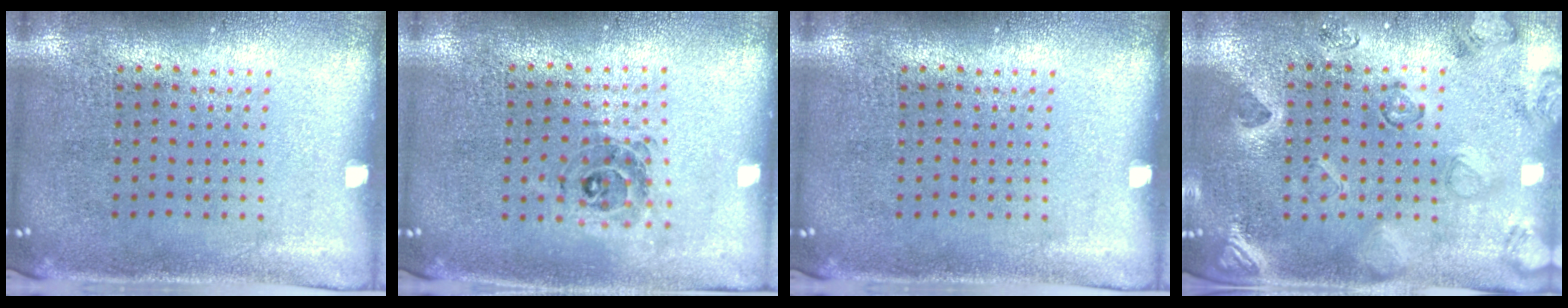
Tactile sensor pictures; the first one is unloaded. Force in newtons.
{"total": 0.5, "press": 0.5, "slide": 0.0}
{"total": 0.0}
{"total": 2.3, "press": 2.0, "slide": 1.1}